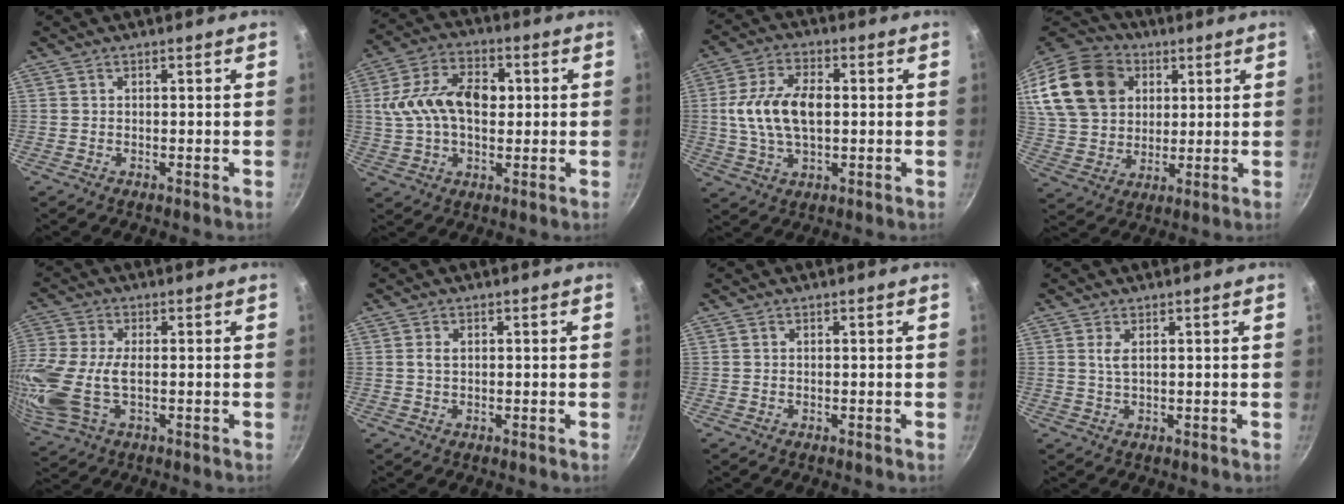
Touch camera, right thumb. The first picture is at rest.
{"total": 14.2, "force": [1.4, 9.3, 10.6], "torque": [-0.173, 0.023, 0.014]}
{"total": 12.2, "force": [0.4, 7.0, 10.1], "torque": [-0.183, 0.019, 0.003]}
{"total": 25.4, "force": [9.6, 19.2, 13.6], "torque": [-0.288, 0.023, 0.182]}
{"total": 15.4, "force": [-2.2, 8.2, 12.9], "torque": [-0.304, -0.009, -0.048]}
{"total": 1.5, "force": [0.2, 1.0, 1.1], "torque": [-0.019, 0.004, 0.003]}
{"total": 0.0}
{"total": 1.6, "force": [0.5, 0.3, 1.5], "torque": [-0.030, -0.005, 0.012]}